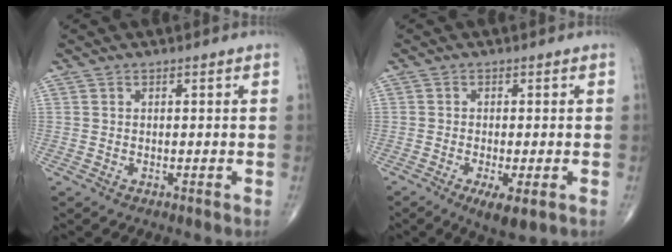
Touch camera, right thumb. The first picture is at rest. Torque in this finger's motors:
{"motor_torque": [-0.18, -0.08, 0.00, 0.11, 0.00]}